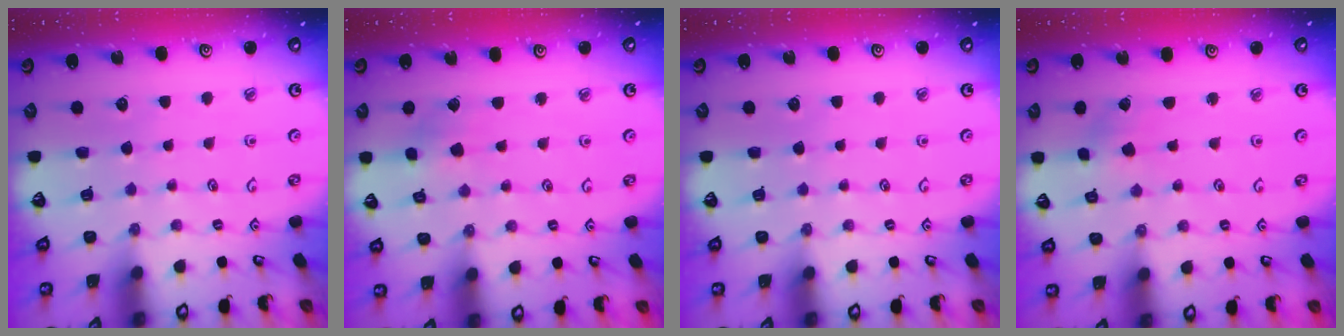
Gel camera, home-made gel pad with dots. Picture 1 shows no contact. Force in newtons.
{"total": 2.6, "press": 2.6, "slide": 0.5}
{"total": 0.0}
{"total": 0.8, "press": 0.8, "slide": 0.1}